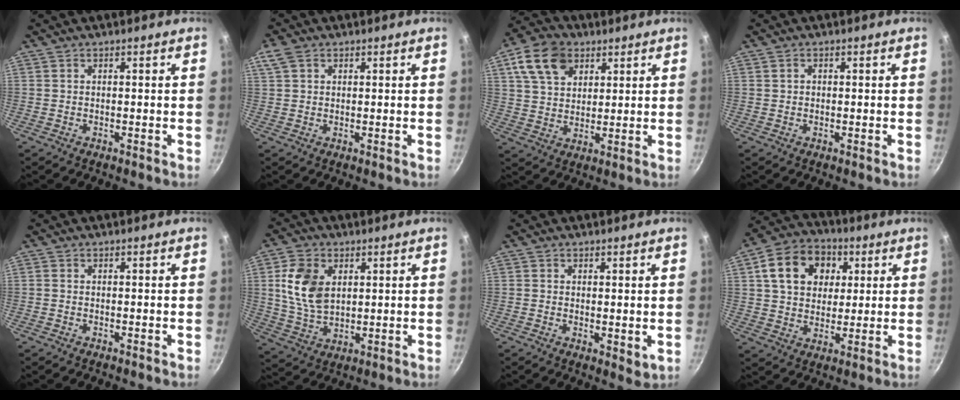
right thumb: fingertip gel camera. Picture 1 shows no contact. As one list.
[{"total": 3.7, "force": [1.7, 2.6, 2.1], "torque": [-0.038, 0.006, 0.032]}, {"total": 11.8, "force": [5.5, 8.2, 6.5], "torque": [-0.097, -0.004, 0.096]}, {"total": 0.8, "force": [0.2, 0.7, 0.4], "torque": [-0.005, 0.004, 0.003]}, {"total": 0.0}, {"total": 11.1, "force": [2.9, 7.5, 7.6], "torque": [-0.130, -0.017, 0.060]}, {"total": 2.8, "force": [0.9, 1.5, 2.2], "torque": [-0.031, -0.012, 0.012]}, {"total": 14.7, "force": [4.5, 11.3, 8.1], "torque": [-0.114, 0.010, 0.066]}]